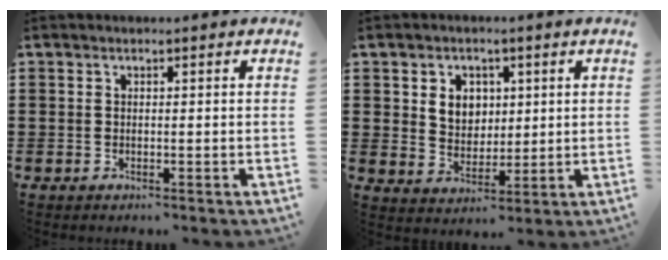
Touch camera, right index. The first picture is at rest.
{"total": 4.7, "force": [1.5, 4.1, 1.7], "torque": [-0.044, 0.012, 0.024]}